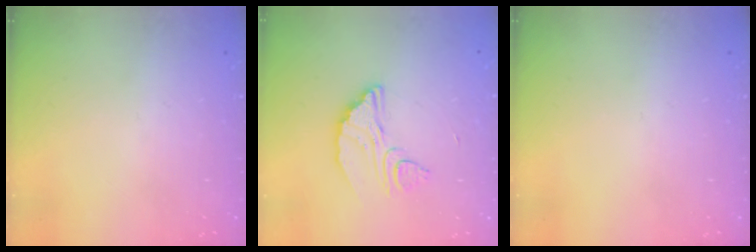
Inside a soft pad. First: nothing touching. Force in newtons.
{"total": 8.8, "press": 8.8, "slide": 0.8}
{"total": 0.0}